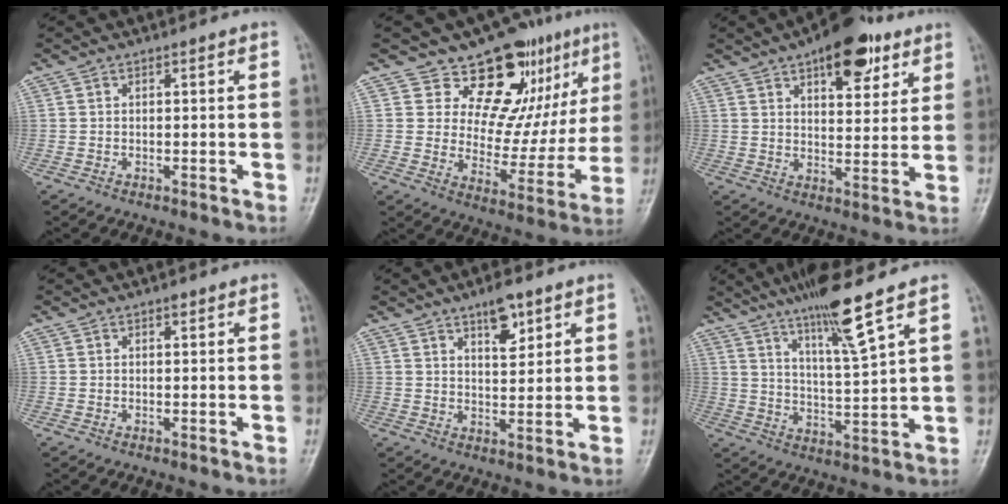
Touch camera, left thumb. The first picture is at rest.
{"total": 16.8, "force": [9.8, 8.8, 10.4], "torque": [-0.072, -0.058, 0.151]}
{"total": 14.2, "force": [8.1, 6.4, 9.6], "torque": [-0.096, -0.029, 0.116]}
{"total": 0.8, "force": [0.5, 0.4, 0.5], "torque": [-0.005, -0.001, 0.006]}
{"total": 6.2, "force": [3.7, 2.4, 4.3], "torque": [-0.049, -0.024, 0.058]}
{"total": 11.9, "force": [7.8, 0.5, 8.9], "torque": [-0.156, -0.048, 0.142]}